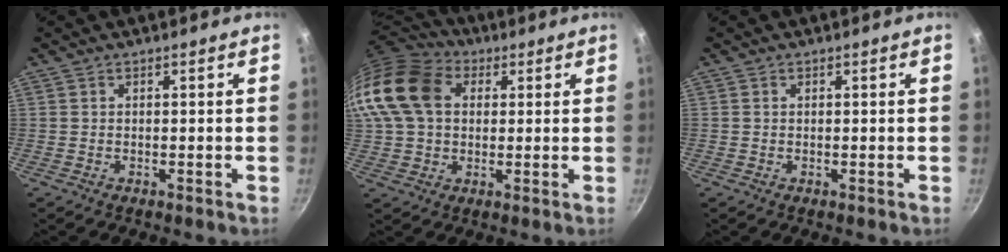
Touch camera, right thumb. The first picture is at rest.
{"total": 17.3, "force": [3.7, 12.8, 11.0], "torque": [-0.214, 0.028, 0.054]}
{"total": 0.0}